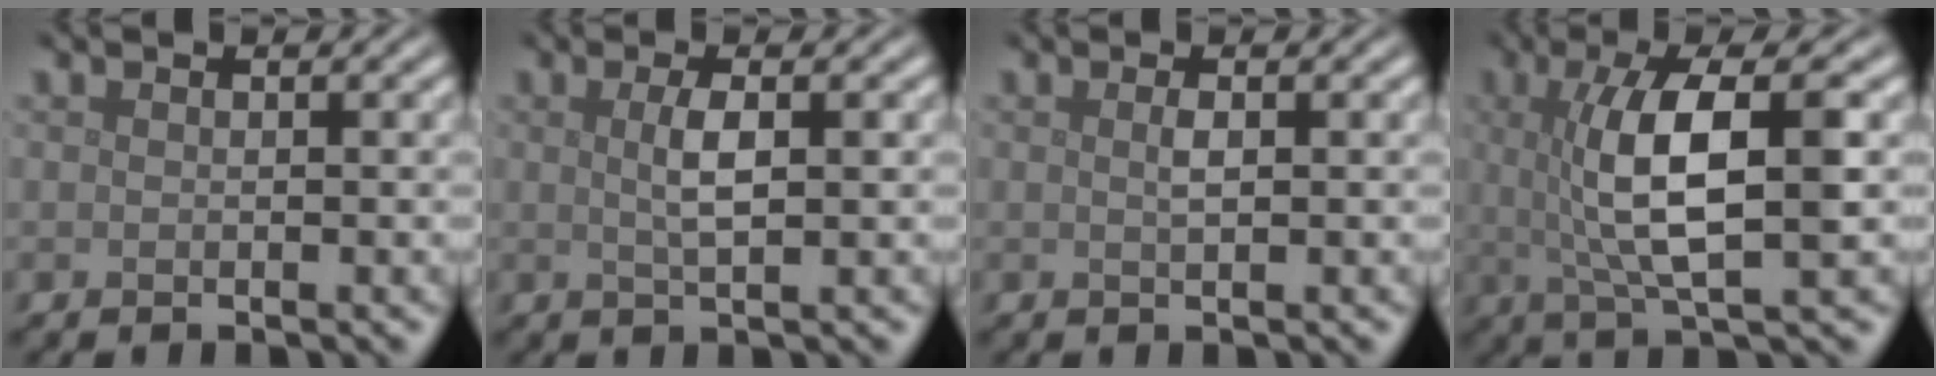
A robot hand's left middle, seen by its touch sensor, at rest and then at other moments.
{"total": 2.3, "force": [0.4, 0.5, 2.2], "torque": [-0.041, 0.002, 0.007]}
{"total": 0.9, "force": [0.2, 0.2, 0.9], "torque": [-0.017, 0.002, 0.003]}
{"total": 7.4, "force": [0.8, 1.9, 7.1], "torque": [-0.127, 0.003, 0.015]}